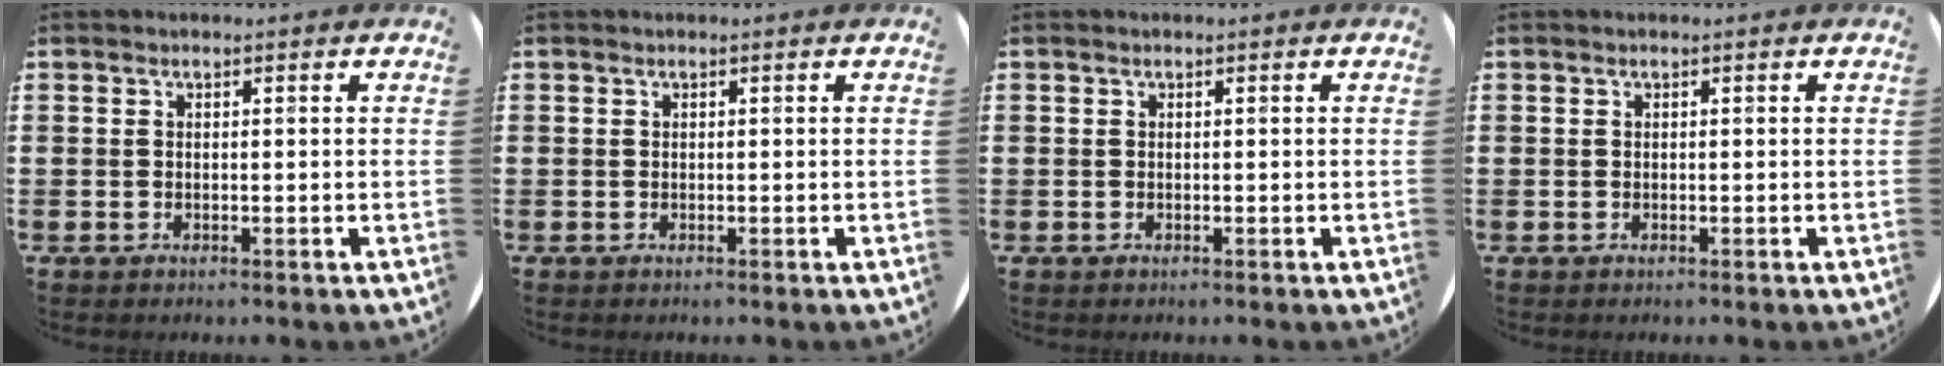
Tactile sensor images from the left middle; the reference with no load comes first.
{"total": 0.0}
{"total": 0.0}
{"total": 0.0}